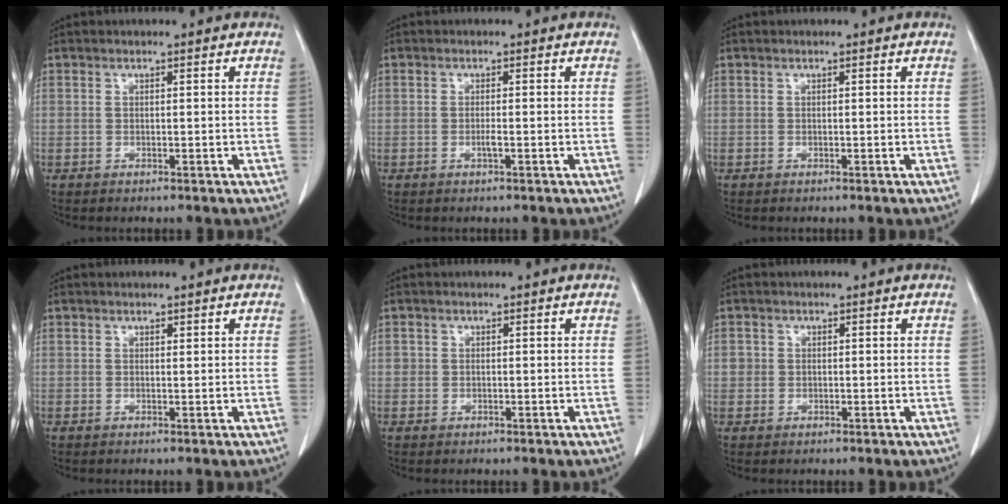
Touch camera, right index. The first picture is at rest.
{"total": 1.0, "force": [-0.3, 0.0, 1.0], "torque": [-0.023, -0.001, -0.006]}
{"total": 0.0}
{"total": 0.0}
{"total": 0.6, "force": [0.0, 0.5, 0.2], "torque": [-0.003, 0.005, 0.000]}
{"total": 1.6, "force": [0.1, 1.6, 0.4], "torque": [-0.001, 0.005, 0.002]}